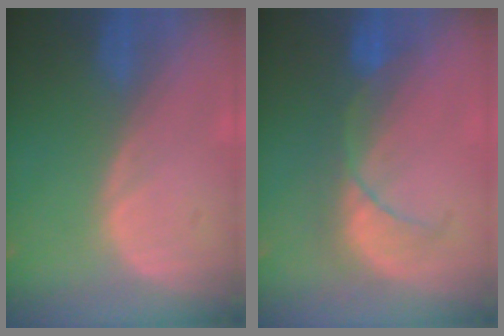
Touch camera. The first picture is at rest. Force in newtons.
{"total": 5.9, "press": 5.9, "slide": 0.8}